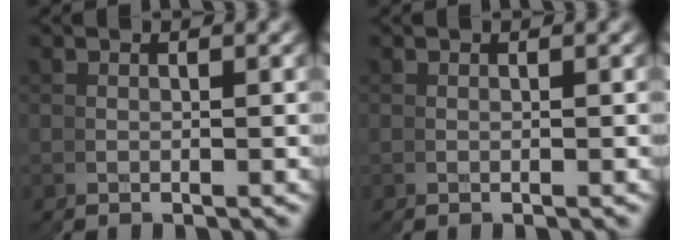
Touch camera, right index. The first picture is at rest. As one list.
[{"total": 0.0}]